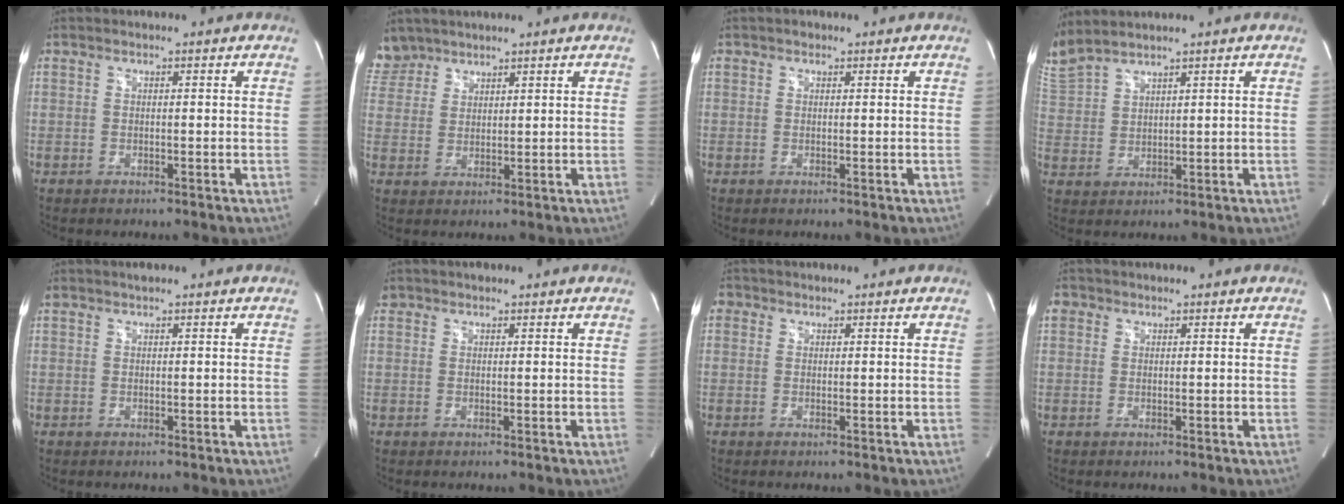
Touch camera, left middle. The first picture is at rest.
{"total": 5.4, "force": [4.7, 2.7, -0.2], "torque": [0.006, 0.010, 0.099]}
{"total": 0.7, "force": [0.4, 0.5, 0.2], "torque": [-0.002, 0.005, 0.005]}
{"total": 7.7, "force": [7.1, 0.4, 2.8], "torque": [-0.090, 0.013, 0.161]}
{"total": 0.7, "force": [0.6, 0.1, 0.4], "torque": [-0.016, 0.016, 0.015]}
{"total": 1.2, "force": [0.7, 0.9, 0.1], "torque": [0.004, 0.008, 0.010]}
{"total": 1.7, "force": [0.7, 1.5, 0.3], "torque": [0.003, 0.007, 0.008]}
{"total": 1.9, "force": [0.8, 1.7, 0.4], "torque": [-0.003, 0.013, 0.012]}